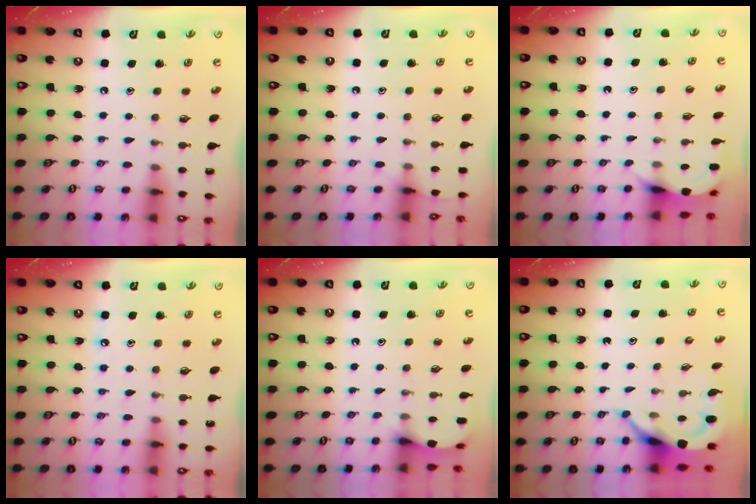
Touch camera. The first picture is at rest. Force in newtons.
{"total": 4.8, "press": 4.8, "slide": 0.6}
{"total": 4.2, "press": 4.2, "slide": 0.4}
{"total": 6.2, "press": 6.2, "slide": 0.7}
{"total": 2.4, "press": 2.4, "slide": 0.3}
{"total": 5.4, "press": 5.3, "slide": 0.8}